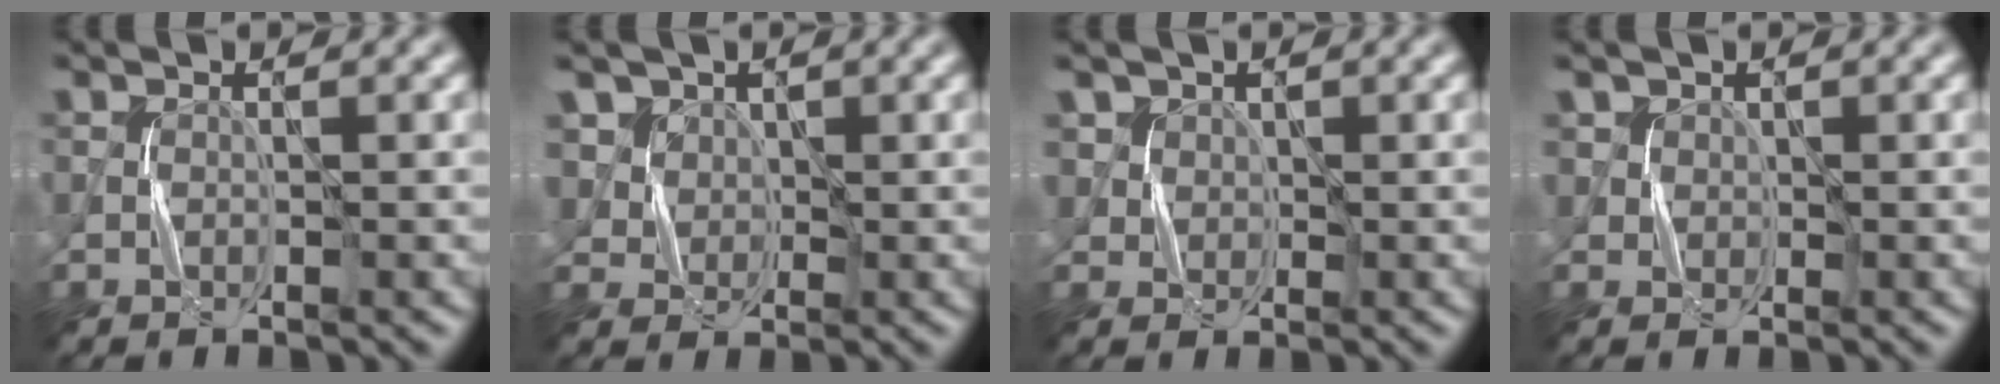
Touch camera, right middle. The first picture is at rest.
{"total": 5.2, "force": [3.0, 3.9, 1.7], "torque": [-0.051, -0.010, 0.061]}
{"total": 3.0, "force": [1.7, 2.3, 0.8], "torque": [-0.033, -0.009, 0.044]}
{"total": 1.5, "force": [0.8, 1.3, 0.2], "torque": [-0.005, -0.006, 0.021]}